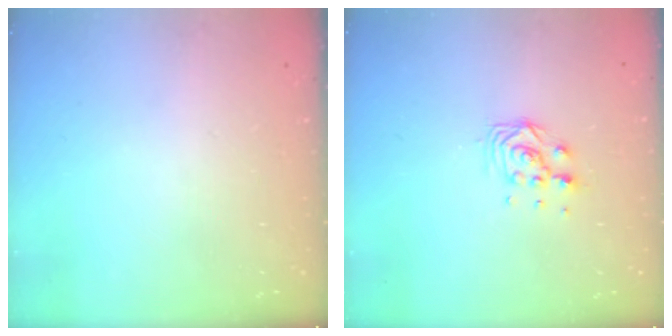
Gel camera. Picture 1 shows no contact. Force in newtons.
{"total": 6.6, "press": 6.6, "slide": 0.5}